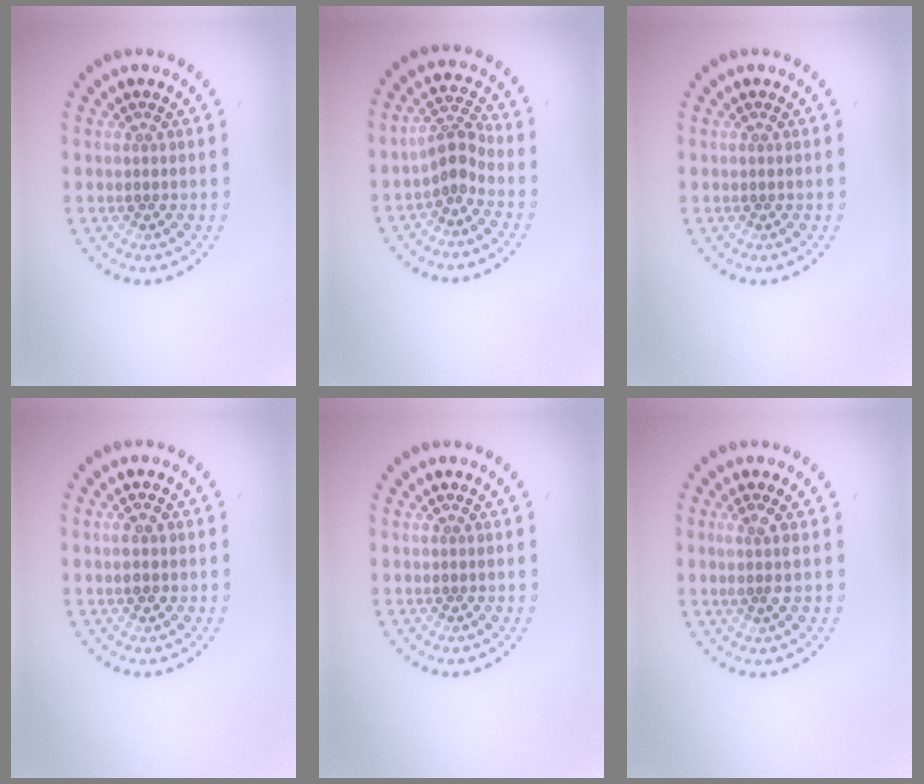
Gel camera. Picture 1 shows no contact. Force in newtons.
{"total": 2.3, "press": 1.8, "slide": 1.5}
{"total": 0.0}
{"total": 1.2, "press": 1.1, "slide": 0.1}
{"total": 0.0}
{"total": 1.7, "press": 1.4, "slide": 0.9}